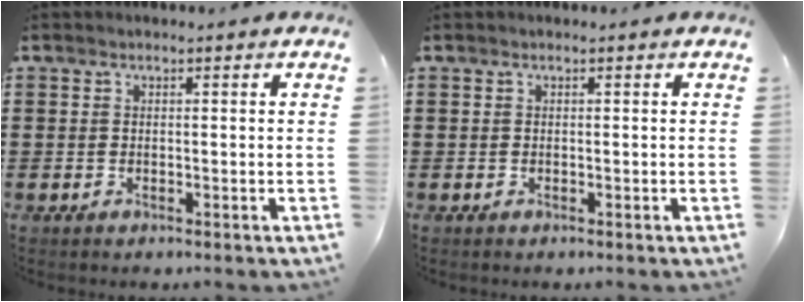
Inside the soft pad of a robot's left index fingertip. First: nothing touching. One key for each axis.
{"total": 0.0}